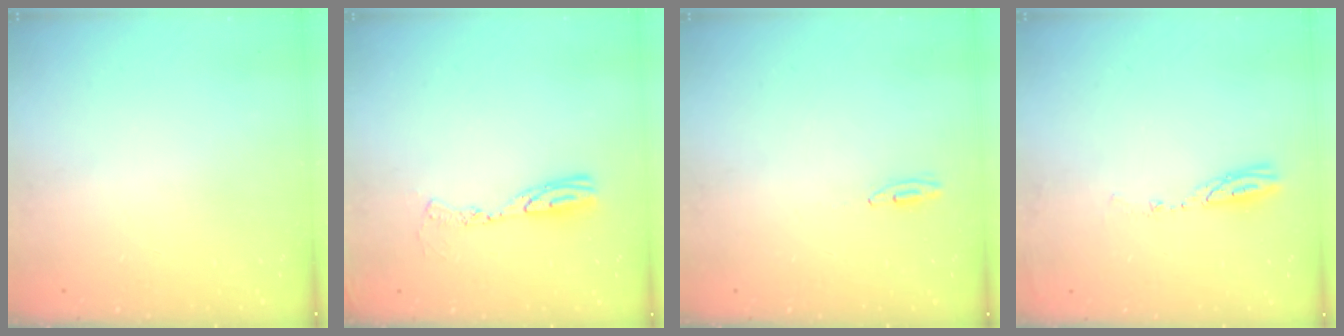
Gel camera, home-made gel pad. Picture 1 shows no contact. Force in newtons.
{"total": 9.5, "press": 9.5, "slide": 0.9}
{"total": 2.7, "press": 2.5, "slide": 1.0}
{"total": 3.8, "press": 3.8, "slide": 0.3}